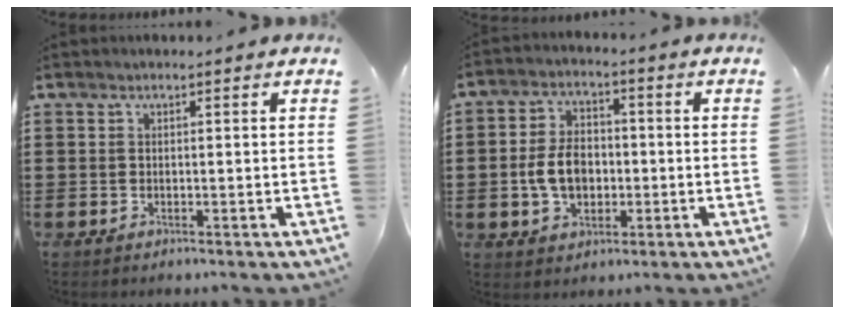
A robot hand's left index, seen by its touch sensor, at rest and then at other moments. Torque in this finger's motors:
{"motor_torque": [1.08, 0.21, 0.41, 0.14]}